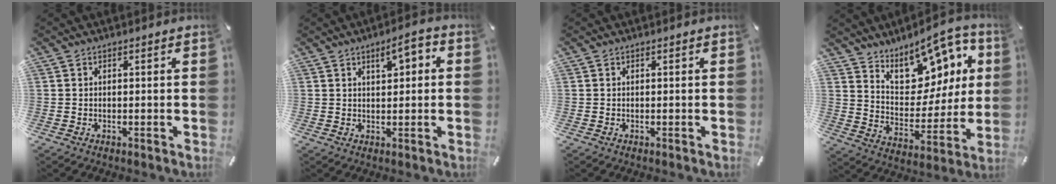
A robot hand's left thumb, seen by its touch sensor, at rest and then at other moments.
{"total": 5.2, "force": [1.9, 2.3, 4.2], "torque": [-0.054, -0.005, 0.025]}
{"total": 0.0}
{"total": 14.6, "force": [10.5, 8.3, 5.9], "torque": [-0.075, -0.096, 0.188]}